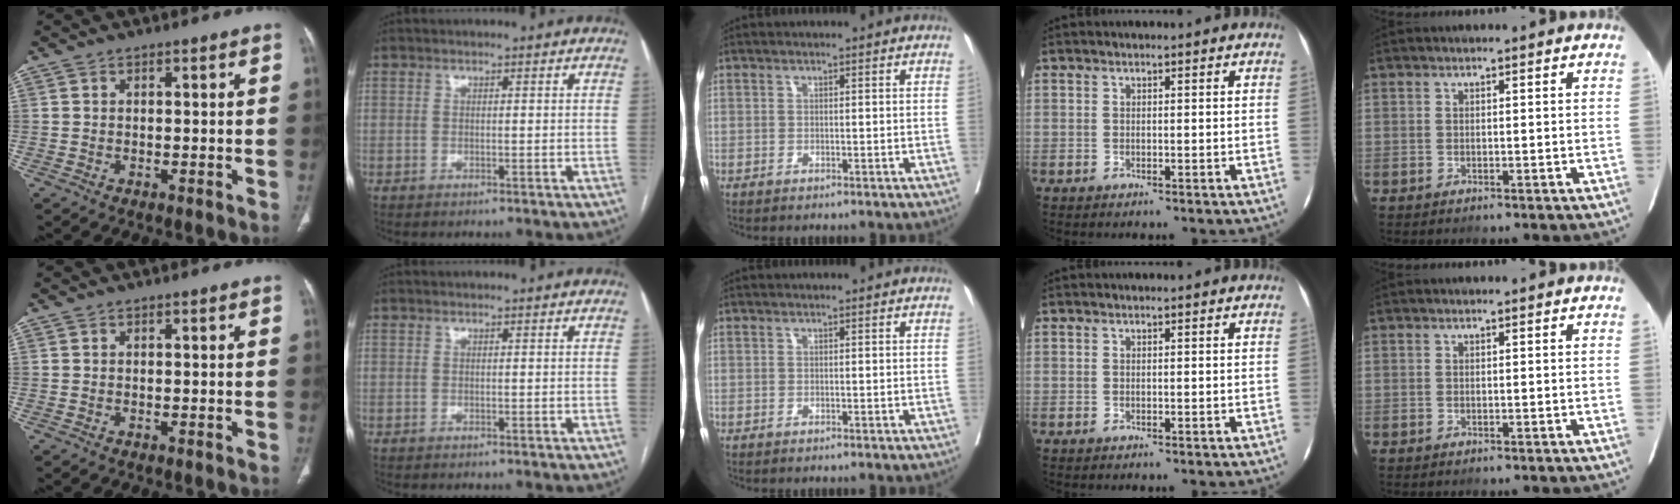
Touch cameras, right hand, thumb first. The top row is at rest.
{}